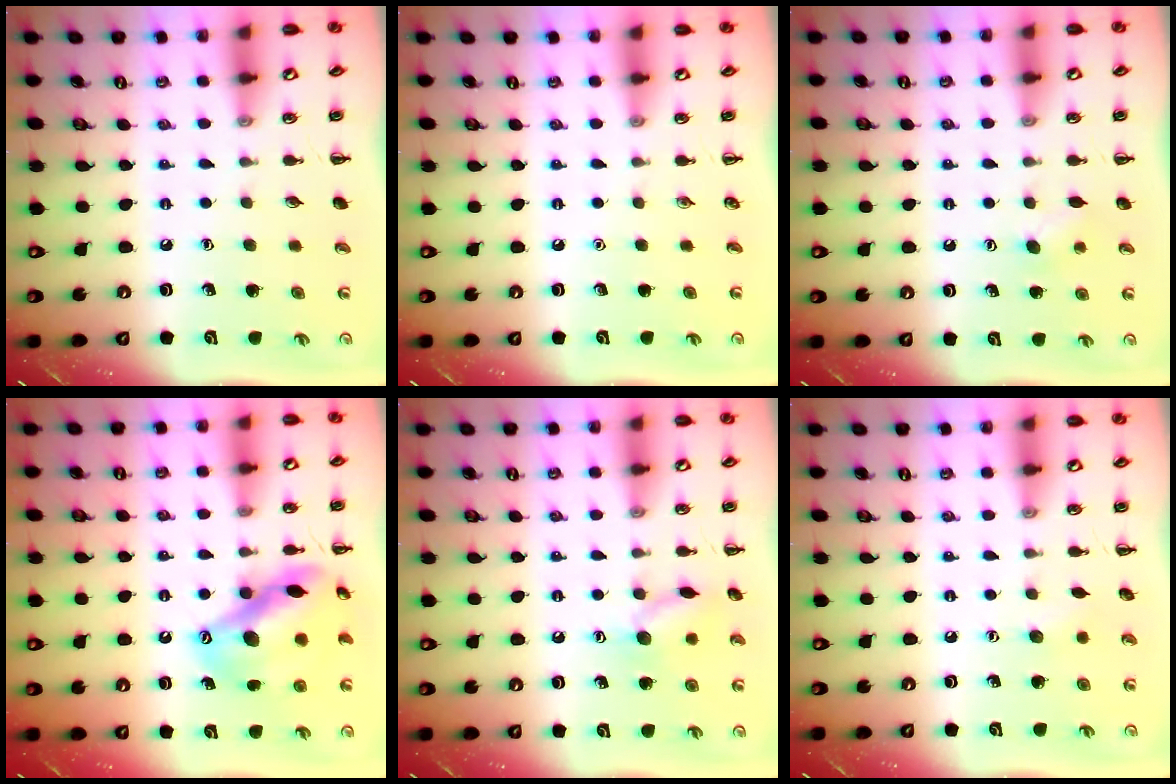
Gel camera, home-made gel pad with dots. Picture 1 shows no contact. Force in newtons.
{"total": 0.0}
{"total": 3.6, "press": 3.4, "slide": 1.0}
{"total": 15.6, "press": 15.2, "slide": 3.7}
{"total": 9.1, "press": 9.1, "slide": 0.4}
{"total": 4.0, "press": 3.9, "slide": 0.9}